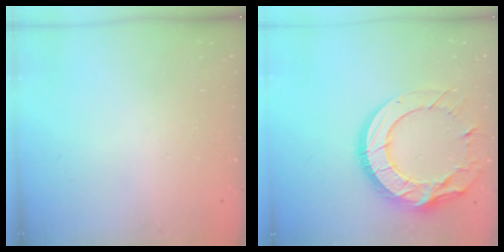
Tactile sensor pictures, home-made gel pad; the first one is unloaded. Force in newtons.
{"total": 20.2, "press": 20.1, "slide": 1.7}